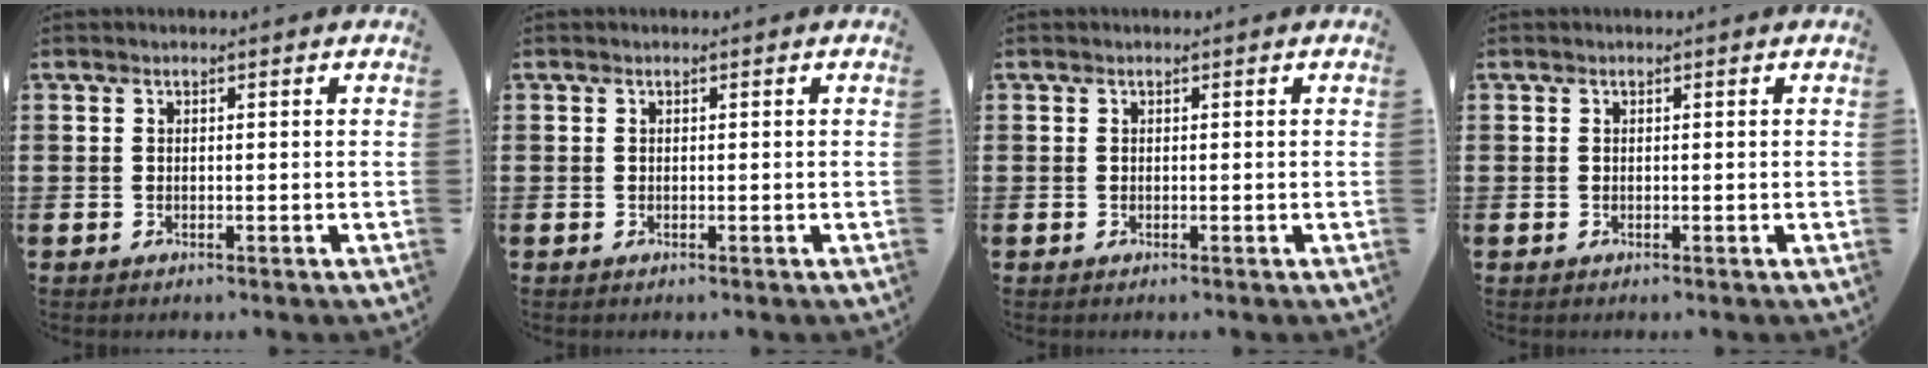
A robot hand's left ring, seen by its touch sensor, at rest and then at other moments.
{"total": 0.0}
{"total": 0.0}
{"total": 0.0}